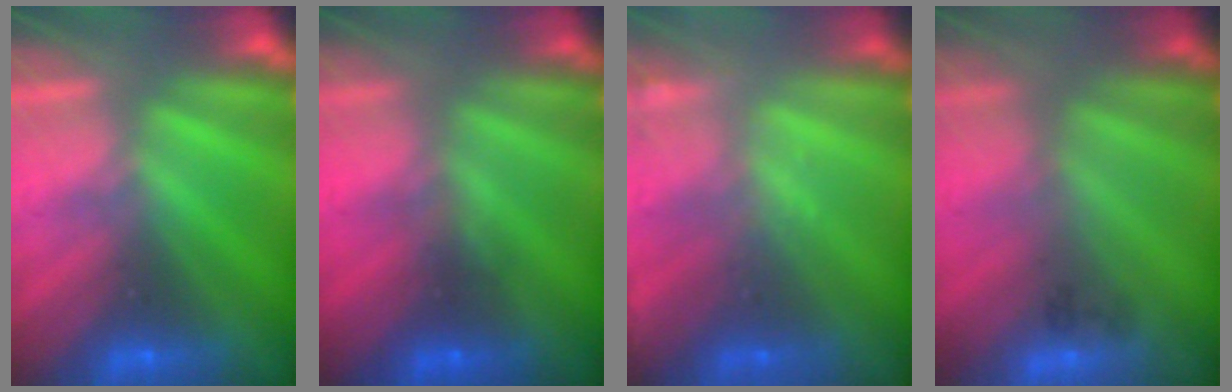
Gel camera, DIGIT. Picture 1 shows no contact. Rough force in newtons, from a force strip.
{"total": 1.2}
{"total": 1.9}
{"total": 2.2}